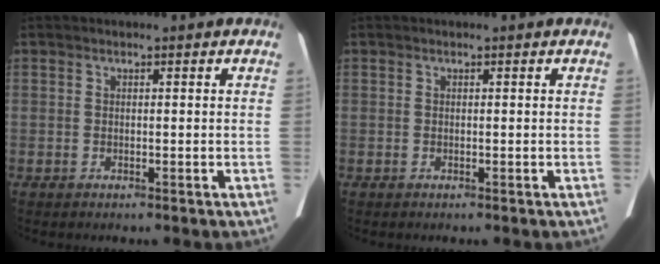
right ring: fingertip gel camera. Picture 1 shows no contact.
{"total": 0.0}